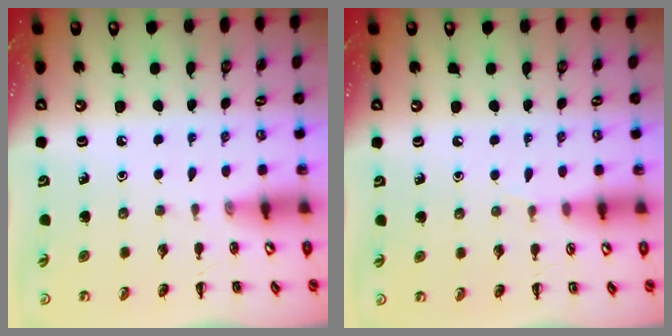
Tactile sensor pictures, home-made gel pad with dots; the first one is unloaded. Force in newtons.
{"total": 2.9, "press": 2.7, "slide": 1.1}